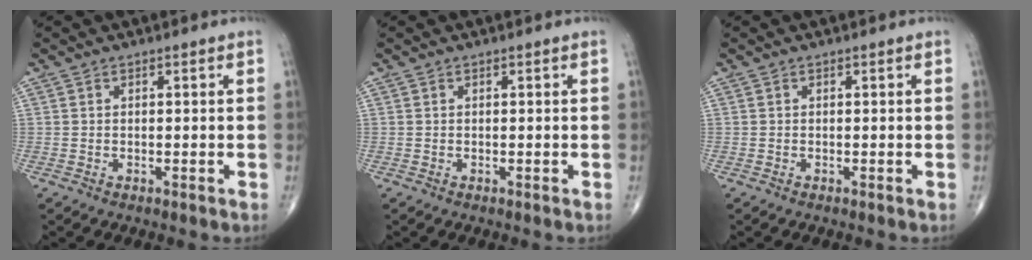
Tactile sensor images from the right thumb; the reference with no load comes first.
{"total": 0.0}
{"total": 0.0}